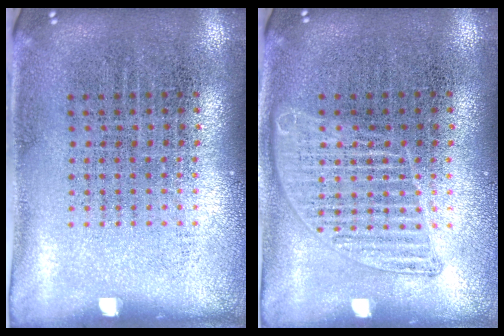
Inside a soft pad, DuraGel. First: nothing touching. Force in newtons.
{"total": 1.8, "press": 1.8, "slide": 0.2}